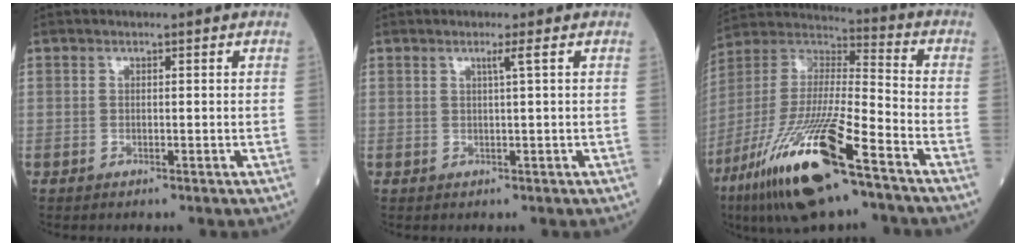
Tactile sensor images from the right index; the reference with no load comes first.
{"total": 1.3, "force": [0.5, -0.6, 1.1], "torque": [-0.026, -0.005, 0.013]}
{"total": 22.1, "force": [-12.9, 3.0, 17.6], "torque": [-0.377, -0.049, -0.239]}